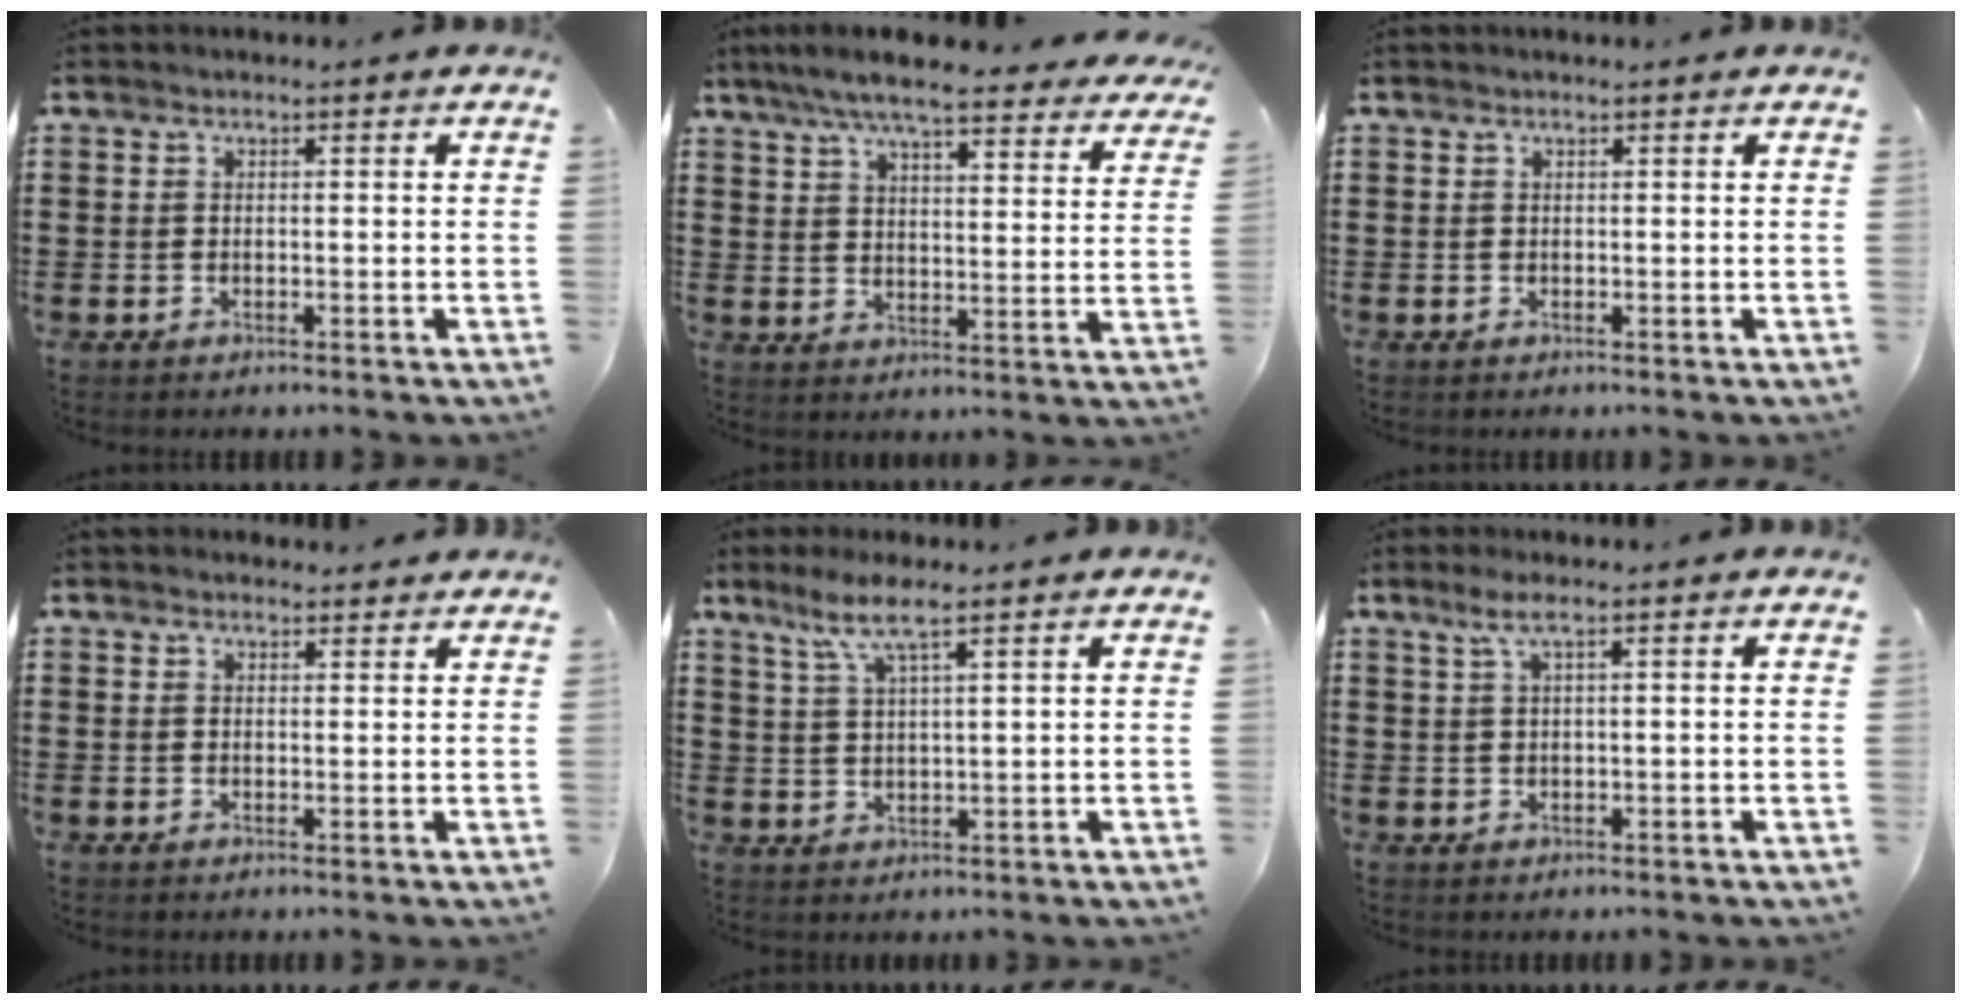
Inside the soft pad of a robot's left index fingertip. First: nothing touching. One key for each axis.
{"total": 7.5, "fx": 6.6, "fy": 0.4, "fz": 3.5, "tx": -0.092, "ty": -0.031, "tz": 0.117}
{"total": 0.0}
{"total": 1.5, "fx": 1.4, "fy": 0.4, "fz": 0.0, "tx": -0.003, "ty": 0.003, "tz": 0.028}
{"total": 5.5, "fx": 3.5, "fy": 0.5, "fz": 4.2, "tx": -0.091, "ty": 0.001, "tz": 0.060}
{"total": 2.2, "fx": 1.0, "fy": 0.1, "fz": 2.0, "tx": -0.043, "ty": 0.001, "tz": 0.017}